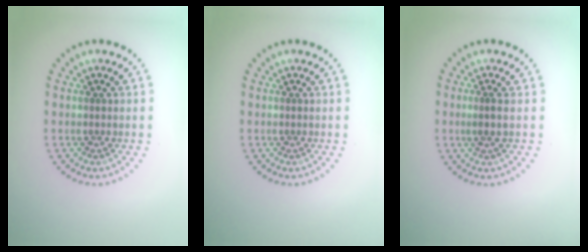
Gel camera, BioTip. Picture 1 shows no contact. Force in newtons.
{"total": 0.0}
{"total": 0.9, "press": 0.6, "slide": 0.7}